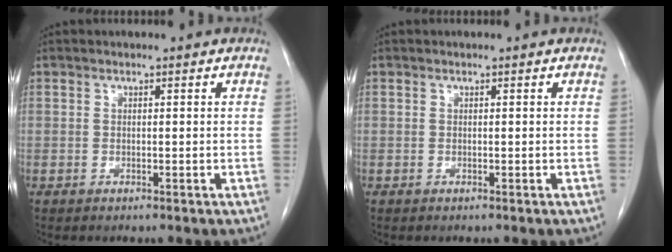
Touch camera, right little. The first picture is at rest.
{"total": 0.0}